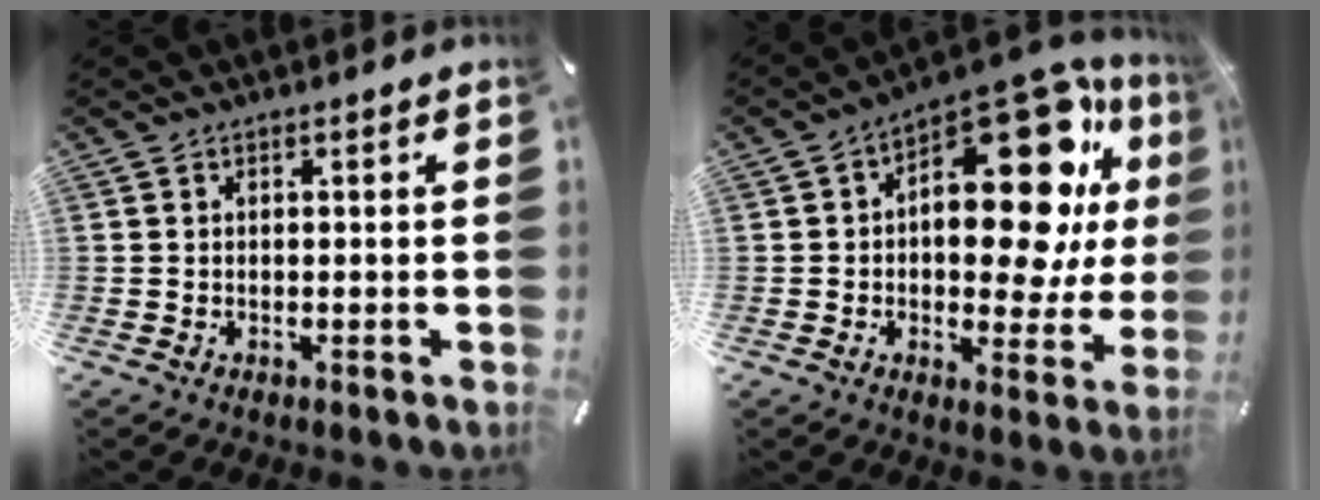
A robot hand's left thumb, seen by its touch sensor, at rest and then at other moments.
{"total": 23.2, "force": [8.1, 11.6, 18.5], "torque": [-0.236, -0.071, 0.135]}